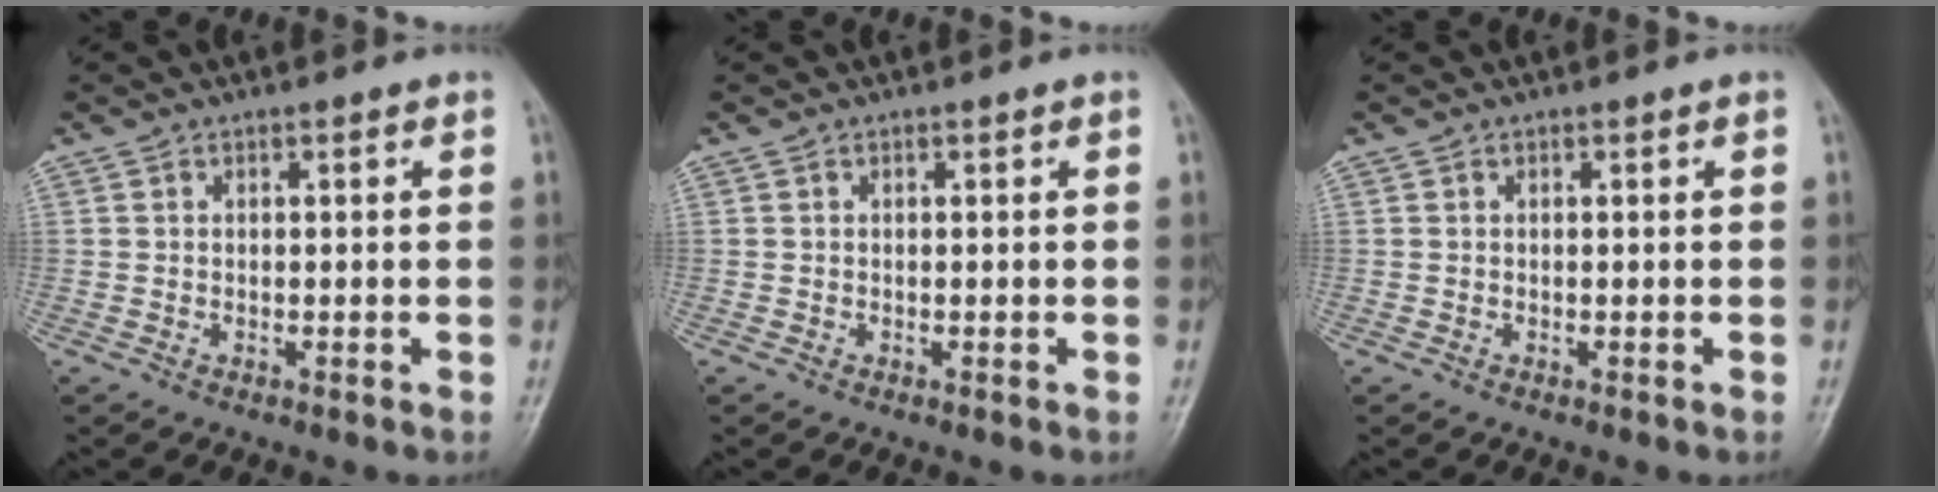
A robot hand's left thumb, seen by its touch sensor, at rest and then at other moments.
{"total": 0.0}
{"total": 0.0}